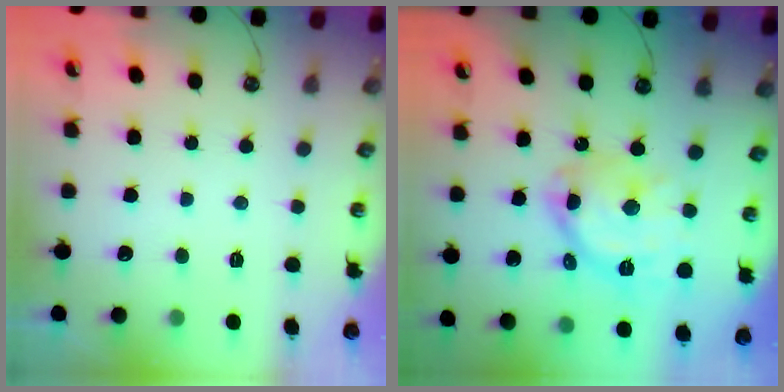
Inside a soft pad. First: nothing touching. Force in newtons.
{"total": 15.0, "press": 14.9, "slide": 1.4}